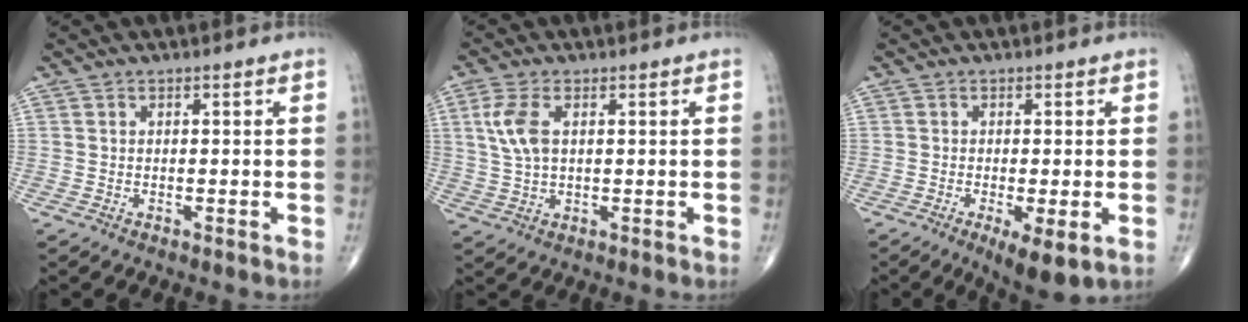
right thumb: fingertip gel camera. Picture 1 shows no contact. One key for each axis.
{"total": 6.5, "fx": 1.6, "fy": 3.4, "fz": 5.3, "tx": -0.126, "ty": 0.005, "tz": 0.035}
{"total": 6.6, "fx": -2.5, "fy": 1.8, "fz": 5.9, "tx": -0.092, "ty": -0.019, "tz": -0.038}